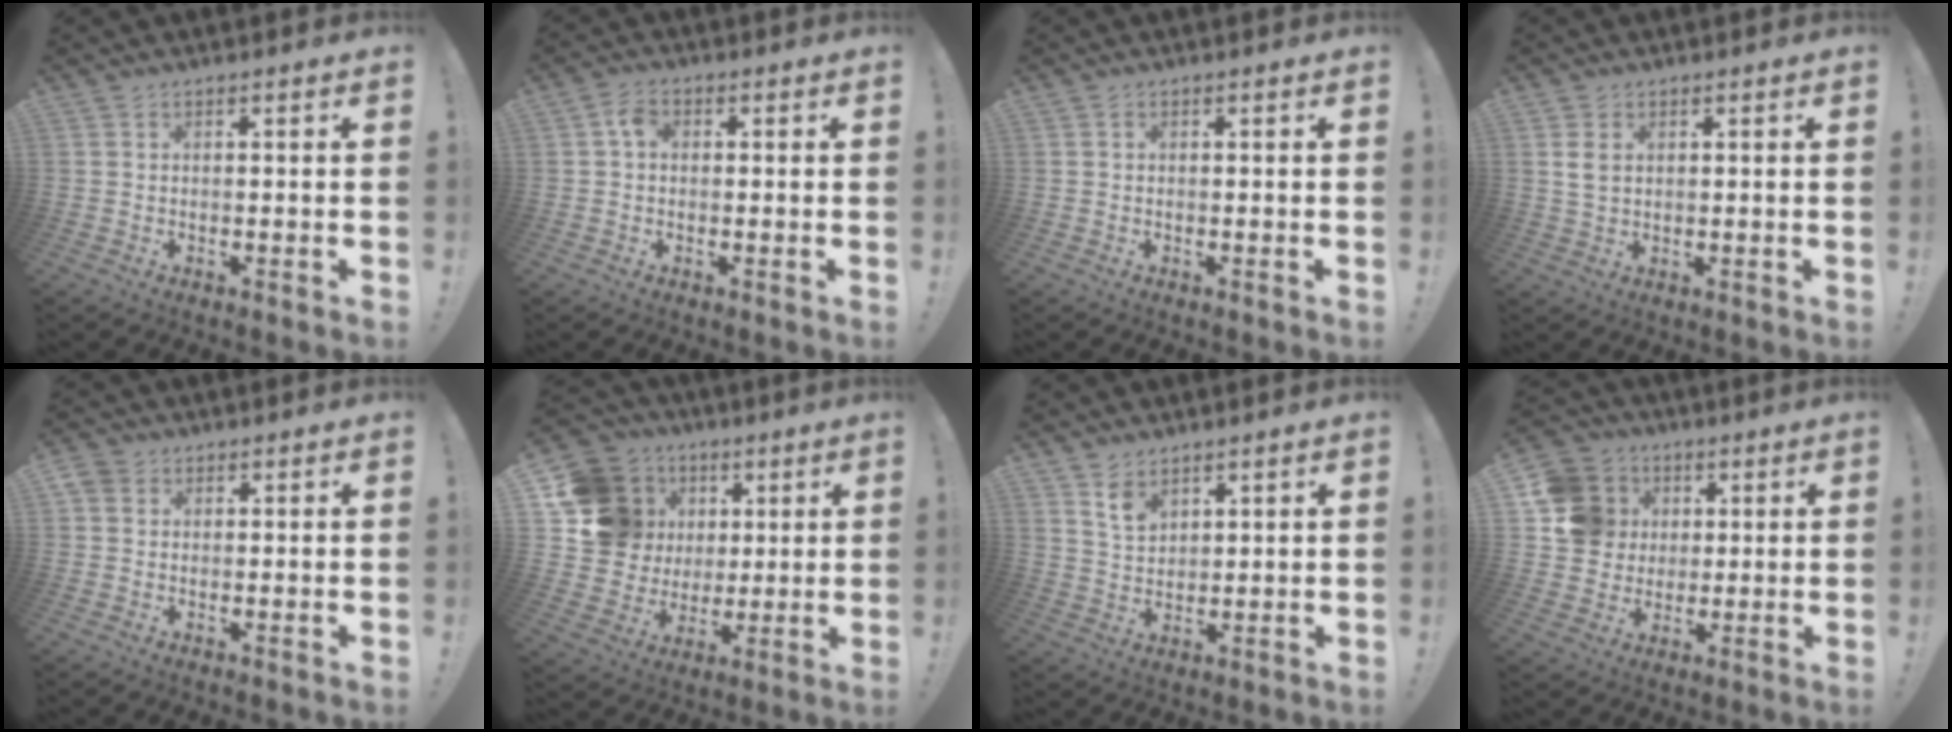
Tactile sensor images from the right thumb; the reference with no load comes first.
{"total": 3.6, "force": [0.3, 2.3, 2.7], "torque": [-0.047, 0.009, 0.006]}
{"total": 0.0}
{"total": 3.6, "force": [1.2, 2.3, 2.5], "torque": [-0.044, -0.005, 0.019]}
{"total": 3.1, "force": [1.2, 2.6, 1.2], "torque": [-0.029, 0.004, 0.025]}
{"total": 17.9, "force": [4.9, 15.9, 6.6], "torque": [-0.105, -0.006, 0.133]}
{"total": 6.0, "force": [4.3, 3.3, 2.4], "torque": [-0.036, -0.025, 0.078]}
{"total": 13.7, "force": [2.9, 12.5, 4.7], "torque": [-0.065, 0.000, 0.066]}